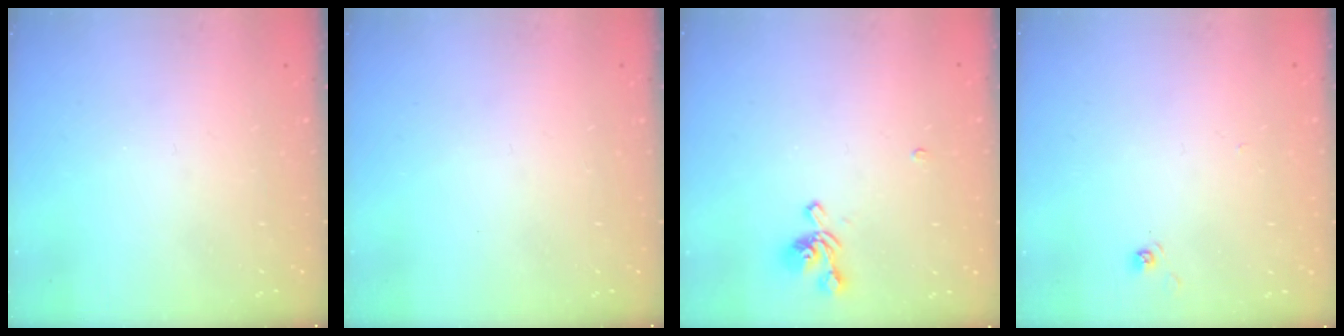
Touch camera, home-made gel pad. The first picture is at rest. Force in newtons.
{"total": 0.0}
{"total": 0.9, "press": 0.0, "slide": 0.9}
{"total": 2.7, "press": 2.7, "slide": 0.2}